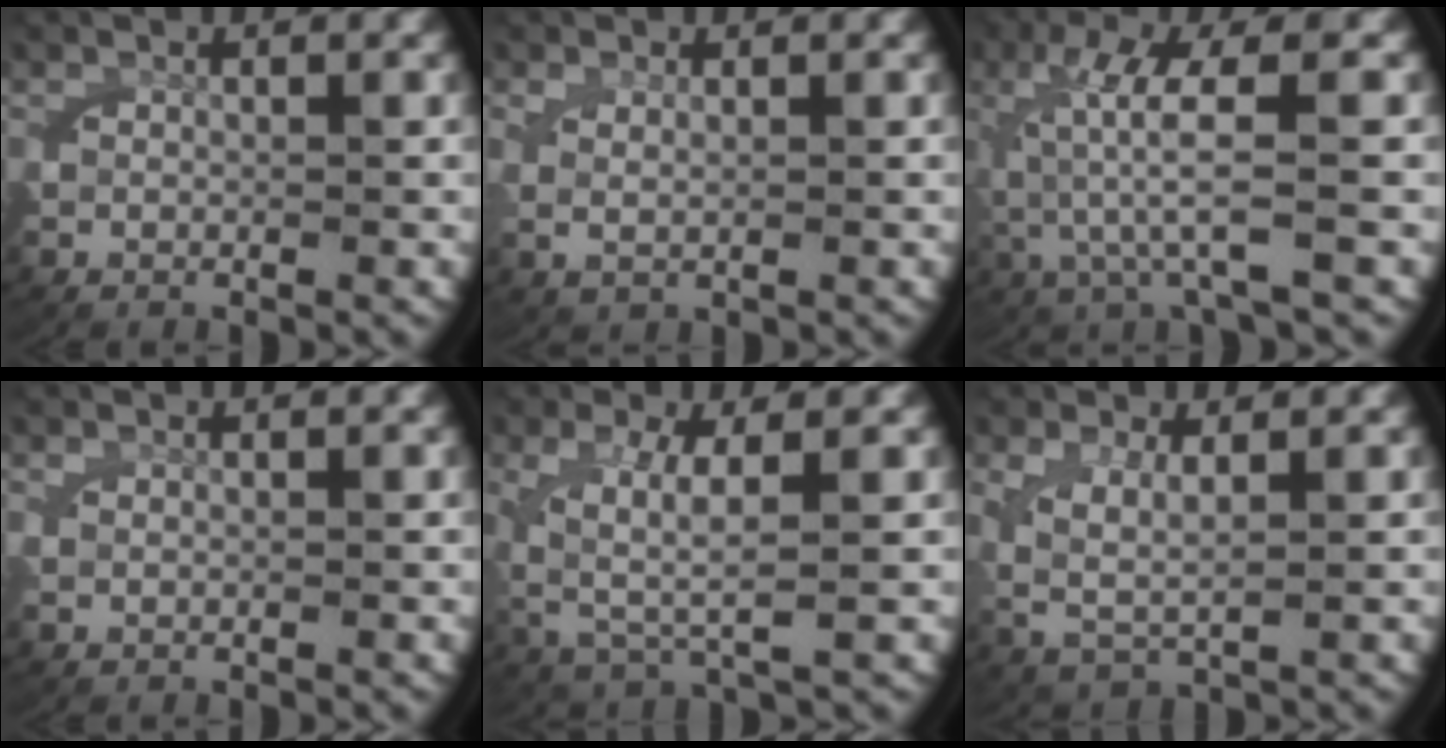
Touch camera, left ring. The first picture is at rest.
{"total": 1.3, "force": [0.7, 0.5, 1.1], "torque": [-0.029, -0.005, 0.020]}
{"total": 6.1, "force": [0.1, 1.6, 5.8], "torque": [-0.137, -0.007, 0.012]}
{"total": 0.7, "force": [0.5, 0.2, 0.4], "torque": [-0.009, 0.001, 0.011]}
{"total": 3.9, "force": [0.1, 1.7, 3.4], "torque": [-0.087, -0.013, 0.018]}
{"total": 4.5, "force": [0.6, 3.2, 3.0], "torque": [-0.090, -0.016, 0.020]}